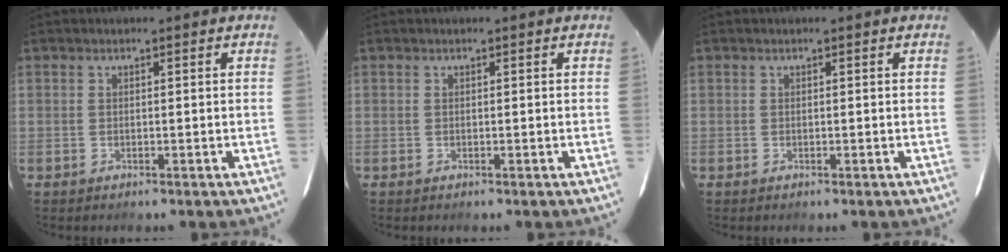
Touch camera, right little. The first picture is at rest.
{"total": 0.0}
{"total": 0.0}